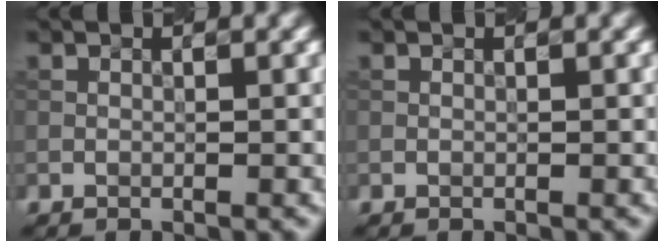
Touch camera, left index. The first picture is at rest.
{"total": 0.0}